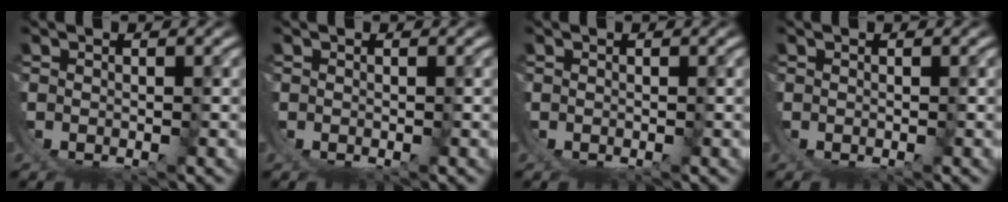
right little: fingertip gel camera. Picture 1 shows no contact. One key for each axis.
{"total": 0.0}
{"total": 0.0}
{"total": 0.0}